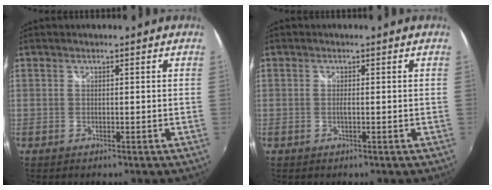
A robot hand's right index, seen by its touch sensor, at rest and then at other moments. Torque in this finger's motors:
{"motor_torque": [0.36, 0.34, 0.11, 0.00]}